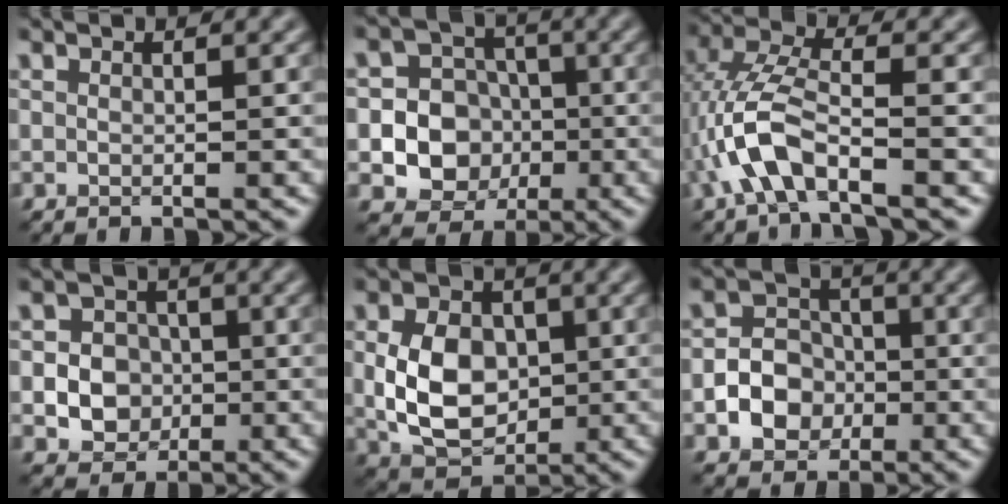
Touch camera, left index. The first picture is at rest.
{"total": 11.6, "force": [-2.6, 10.9, 3.2], "torque": [-0.065, -0.004, -0.057]}
{"total": 5.7, "force": [-2.5, 2.0, 4.7], "torque": [-0.109, 0.011, -0.055]}
{"total": 5.0, "force": [-1.1, 4.4, 2.1], "torque": [-0.016, 0.010, -0.039]}
{"total": 7.2, "force": [-0.3, 5.3, 4.9], "torque": [-0.101, -0.005, -0.008]}
{"total": 4.7, "force": [-1.5, 3.8, 2.2], "torque": [-0.022, 0.002, -0.041]}